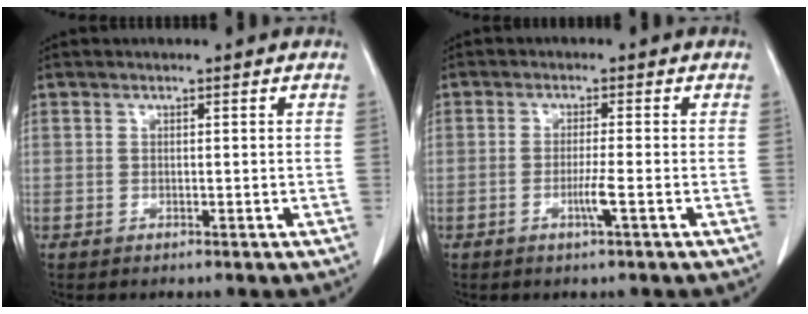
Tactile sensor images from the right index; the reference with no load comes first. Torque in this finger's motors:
{"motor_torque": [1.14, 0.07, 0.51, 0.15]}